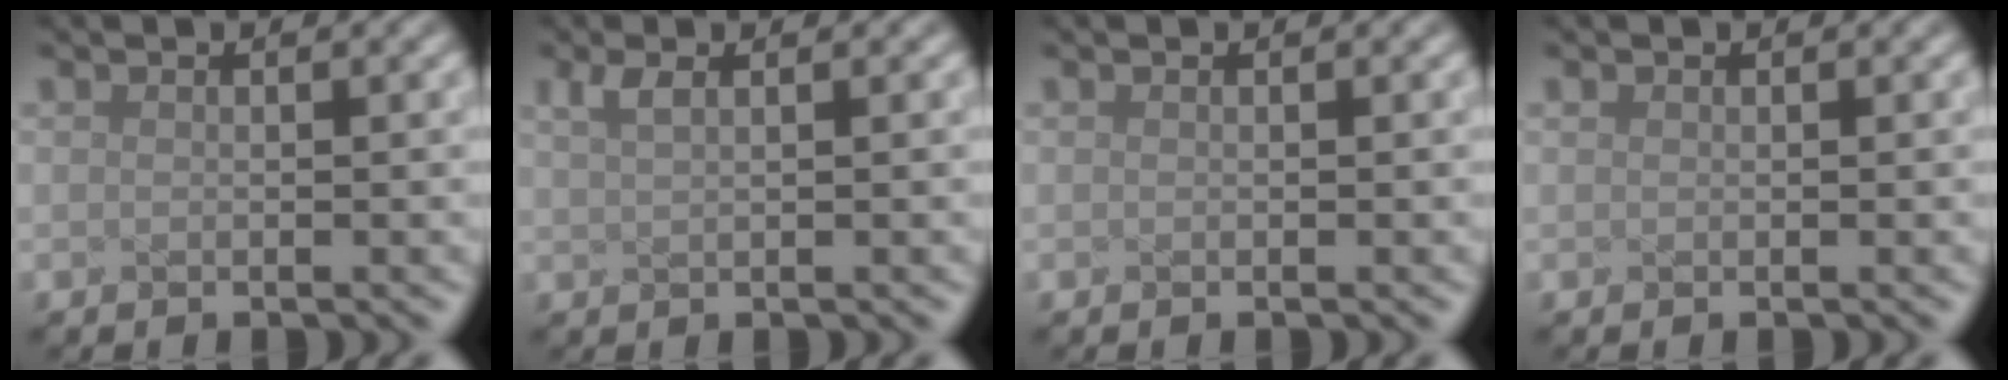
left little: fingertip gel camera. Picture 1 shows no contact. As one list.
[{"total": 1.7, "force": [0.9, 0.6, 1.3], "torque": [-0.021, 0.004, 0.017]}, {"total": 0.0}, {"total": 0.0}]